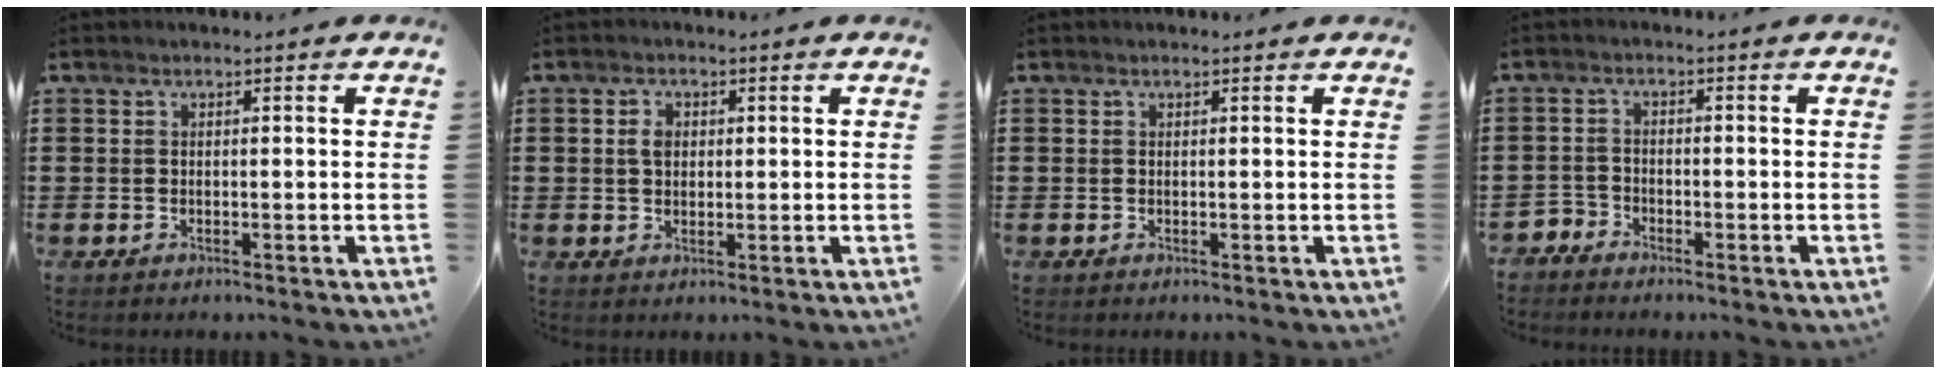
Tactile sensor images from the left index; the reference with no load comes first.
{"total": 2.1, "force": [0.5, 1.6, 1.4], "torque": [-0.031, 0.008, 0.008]}
{"total": 0.0}
{"total": 2.4, "force": [-2.3, 0.5, -0.3], "torque": [-0.003, 0.002, -0.052]}